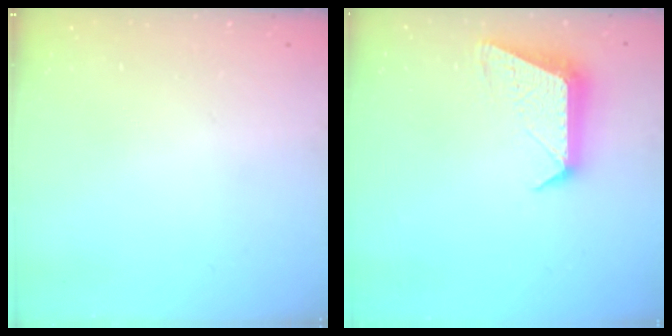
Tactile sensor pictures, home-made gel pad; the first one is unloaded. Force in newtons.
{"total": 11.8, "press": 11.7, "slide": 0.6}